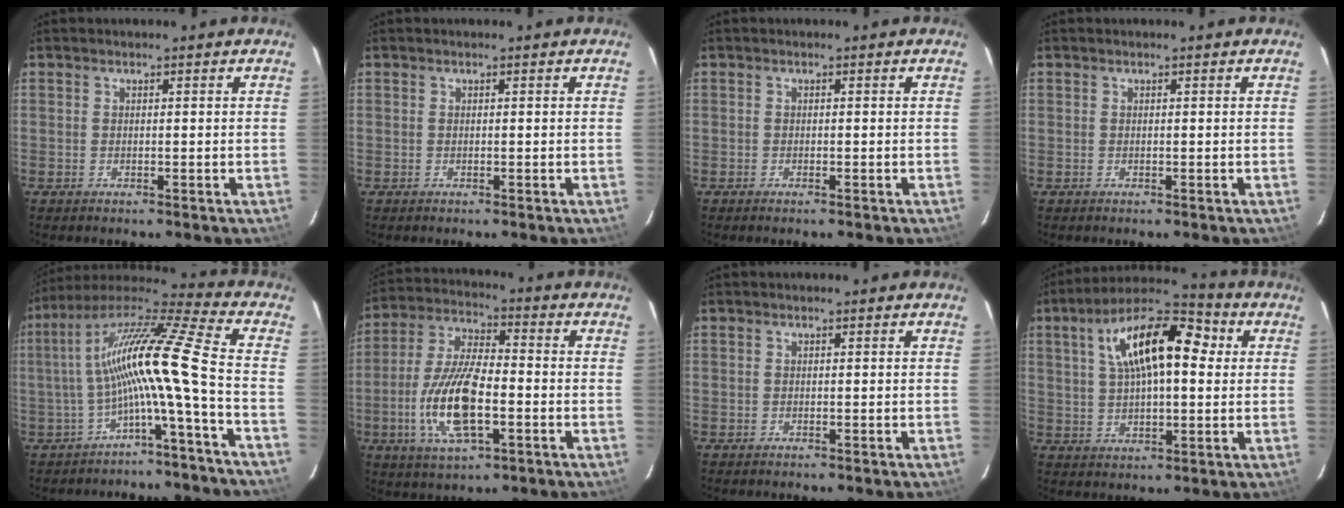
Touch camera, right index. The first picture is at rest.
{"total": 0.0}
{"total": 0.6, "force": [-0.5, 0.0, 0.3], "torque": [-0.006, 0.000, -0.010]}
{"total": 0.0}
{"total": 14.9, "force": [-3.6, -1.0, 14.5], "torque": [-0.253, 0.004, -0.073]}
{"total": 14.9, "force": [-4.1, 5.5, 13.3], "torque": [-0.281, -0.006, -0.078]}
{"total": 0.0}
{"total": 16.6, "force": [4.5, 7.2, 14.2], "torque": [-0.250, 0.035, 0.068]}